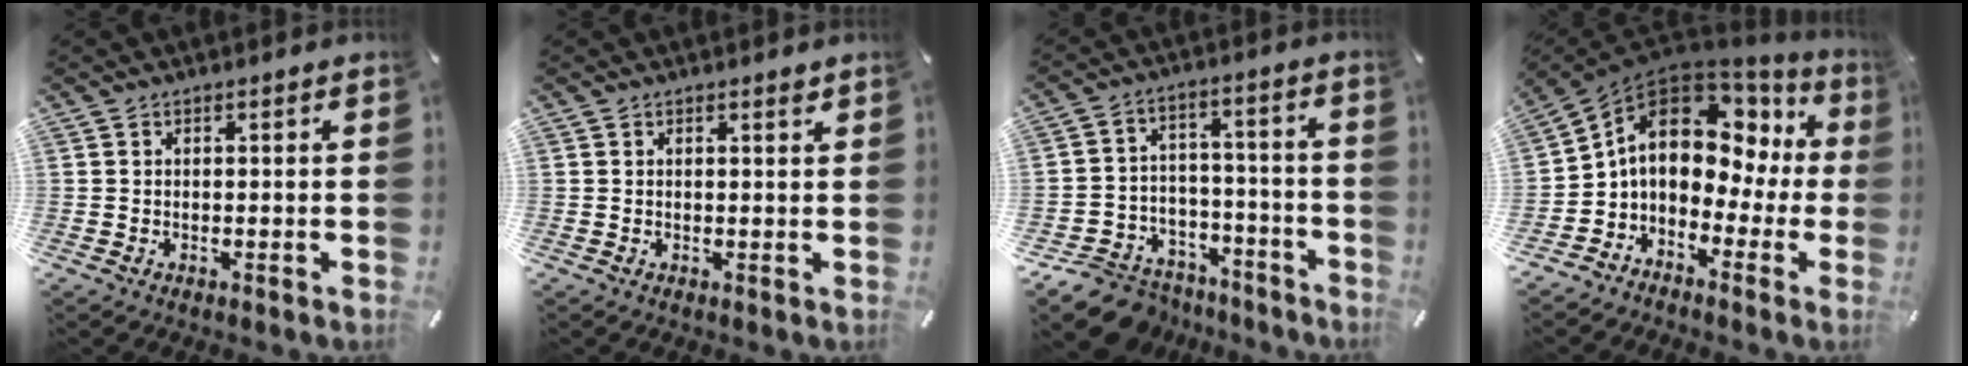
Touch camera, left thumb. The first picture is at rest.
{"total": 0.8, "force": [0.6, 0.1, 0.6], "torque": [-0.011, -0.001, 0.011]}
{"total": 10.6, "force": [-7.7, 6.8, 2.4], "torque": [-0.036, 0.051, -0.132]}
{"total": 12.2, "force": [1.7, 9.1, 7.9], "torque": [-0.137, -0.005, 0.025]}